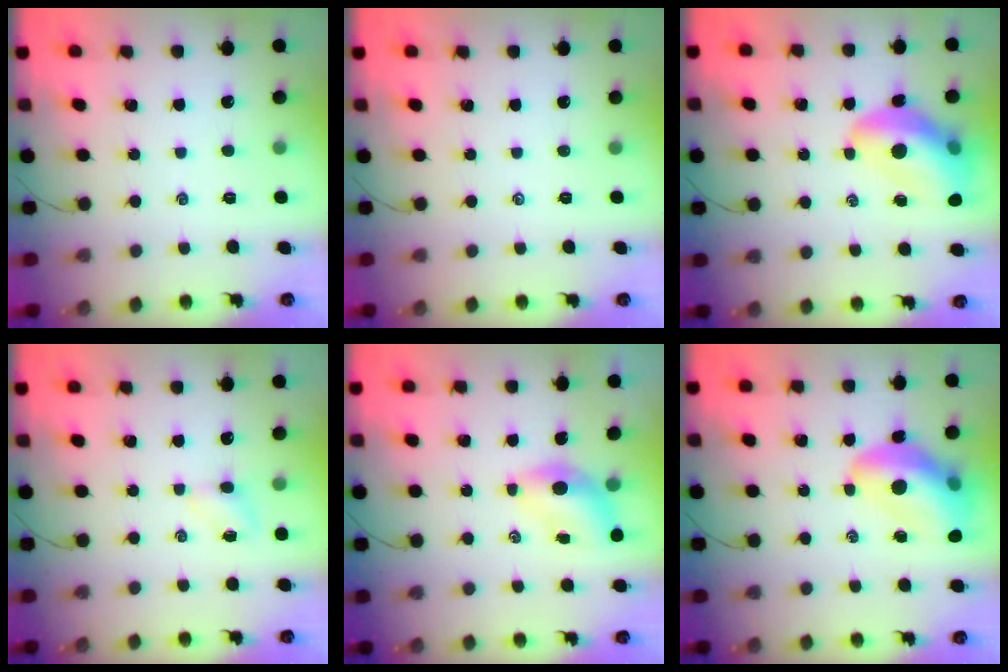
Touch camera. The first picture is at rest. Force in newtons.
{"total": 0.0}
{"total": 15.0, "press": 14.4, "slide": 3.9}
{"total": 2.8, "press": 2.6, "slide": 1.0}
{"total": 5.5, "press": 5.3, "slide": 1.4}
{"total": 15.0, "press": 14.4, "slide": 3.9}